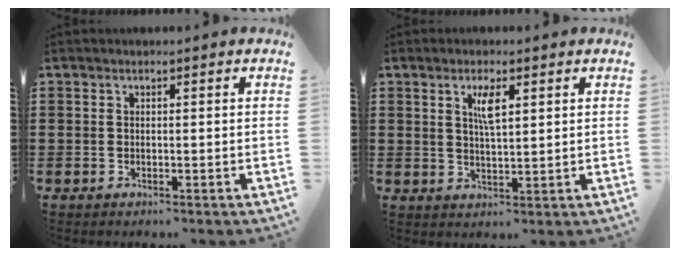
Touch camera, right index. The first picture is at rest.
{"total": 3.6, "force": [1.5, 1.0, 3.1], "torque": [-0.059, 0.003, 0.022]}